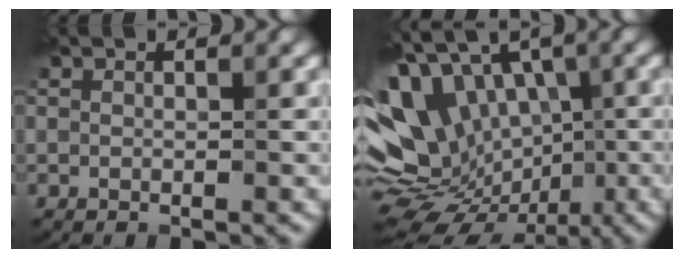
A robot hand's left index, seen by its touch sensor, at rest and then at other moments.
{"total": 15.2, "force": [-1.9, 11.0, 10.3], "torque": [-0.165, 0.022, -0.019]}